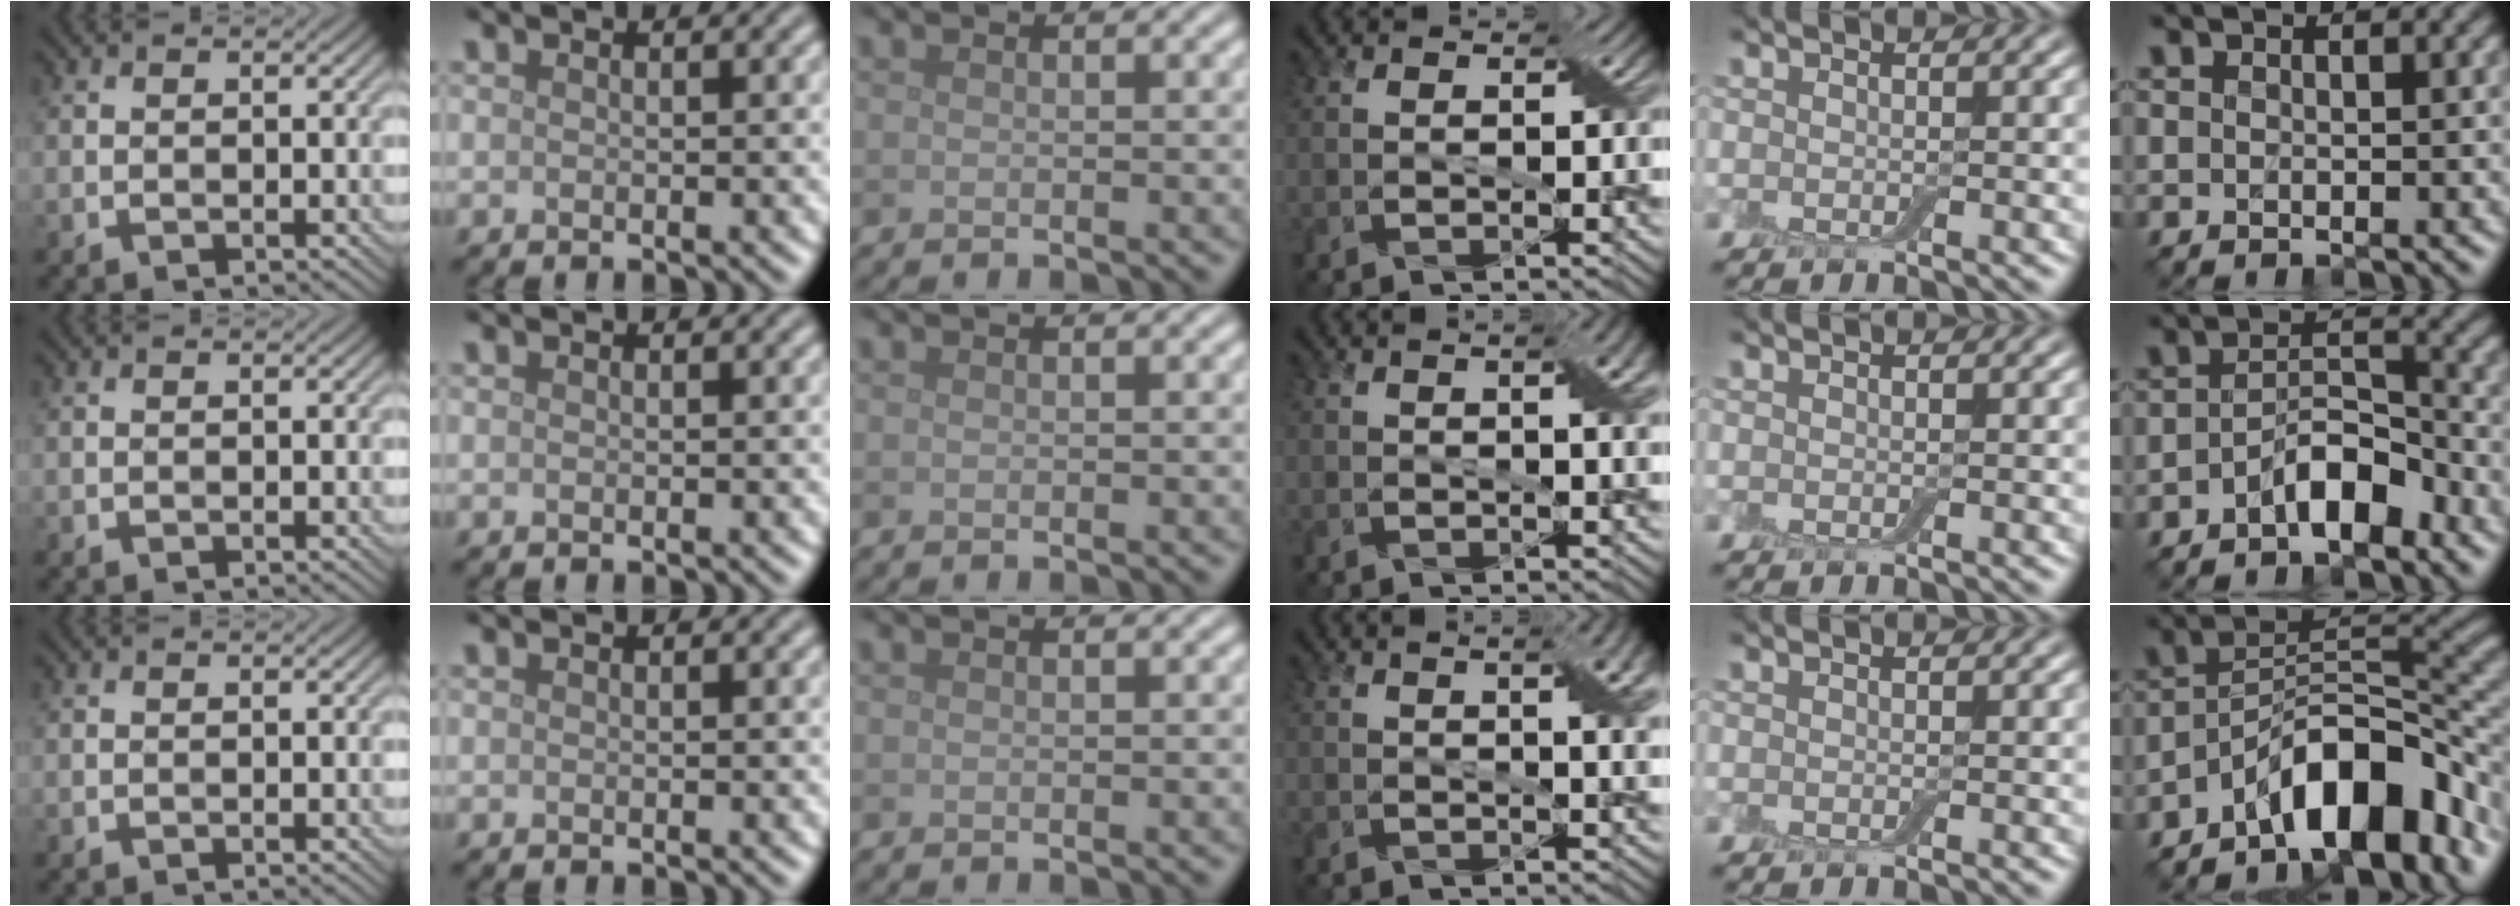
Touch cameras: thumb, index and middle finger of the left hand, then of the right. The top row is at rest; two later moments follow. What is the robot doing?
{"motion": "pour", "object": "bottle"}